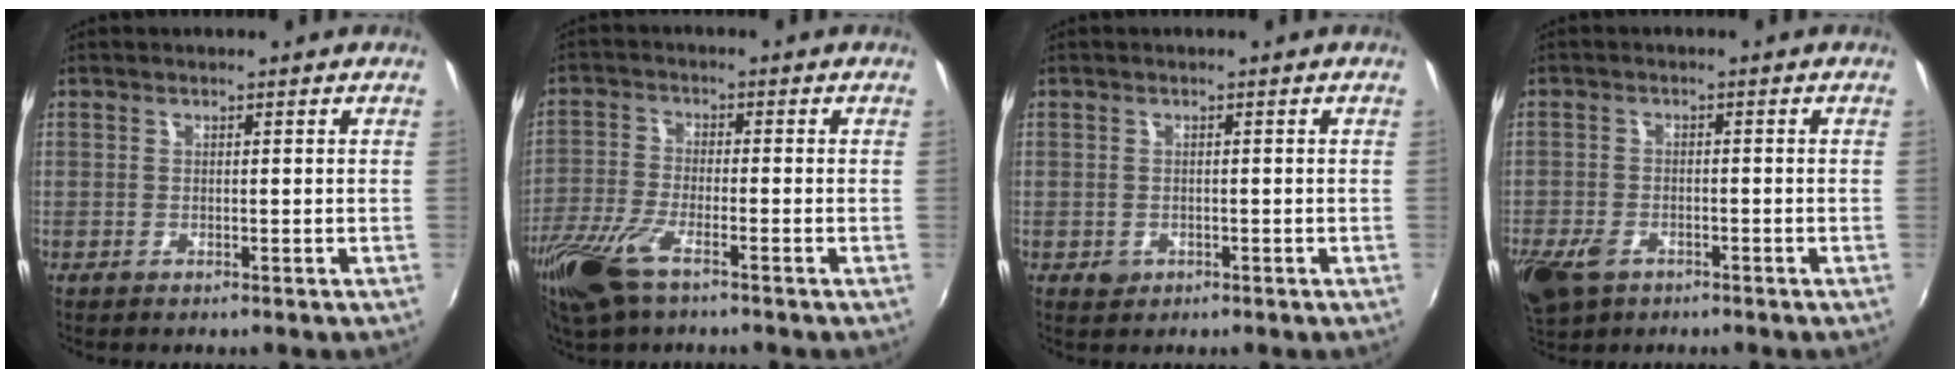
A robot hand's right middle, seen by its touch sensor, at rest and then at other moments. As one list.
[{"total": 10.0, "force": [-6.4, 3.0, 7.1], "torque": [-0.170, -0.022, -0.132]}, {"total": 1.6, "force": [-0.6, 1.4, 0.5], "torque": [-0.009, -0.002, -0.007]}, {"total": 7.8, "force": [-4.7, 4.5, 4.4], "torque": [-0.118, -0.022, -0.086]}]